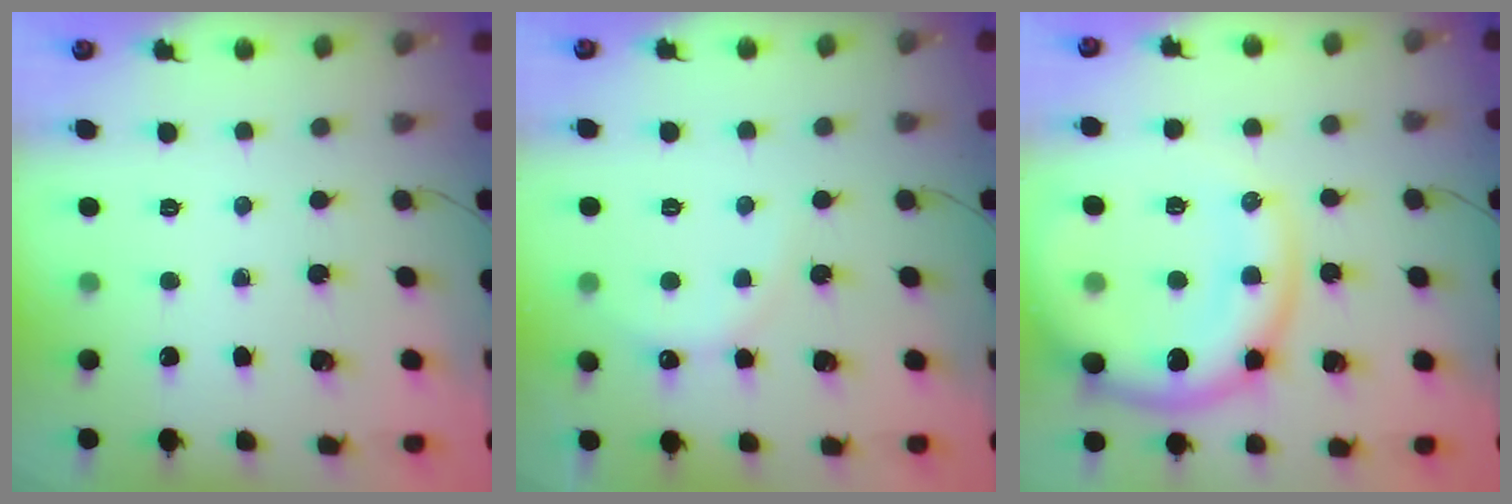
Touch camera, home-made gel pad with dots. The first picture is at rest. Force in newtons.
{"total": 6.7, "press": 6.6, "slide": 1.3}
{"total": 15.8, "press": 15.6, "slide": 2.6}